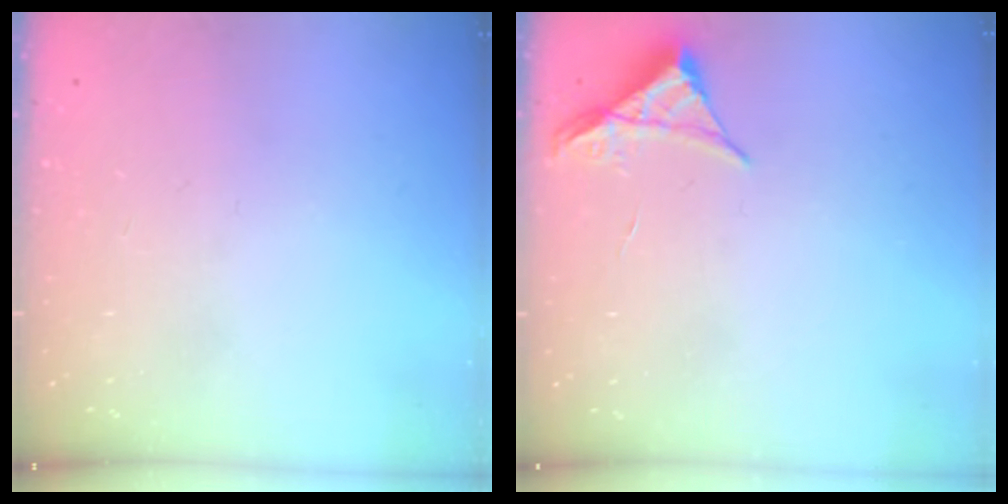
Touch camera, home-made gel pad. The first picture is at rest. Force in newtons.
{"total": 3.9, "press": 3.8, "slide": 0.5}